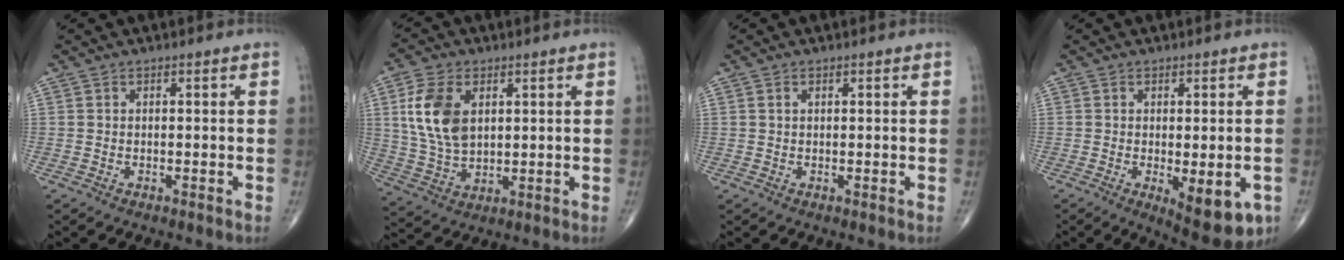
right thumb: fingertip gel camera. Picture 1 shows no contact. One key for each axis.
{"total": 11.6, "fx": 3.1, "fy": 7.1, "fz": 8.6, "tx": -0.166, "ty": -0.009, "tz": 0.065}
{"total": 0.8, "fx": 0.3, "fy": 0.4, "fz": 0.5, "tx": -0.008, "ty": 0.002, "tz": 0.006}
{"total": 9.8, "fx": -3.3, "fy": 3.7, "fz": 8.4, "tx": -0.096, "ty": -0.012, "tz": -0.038}